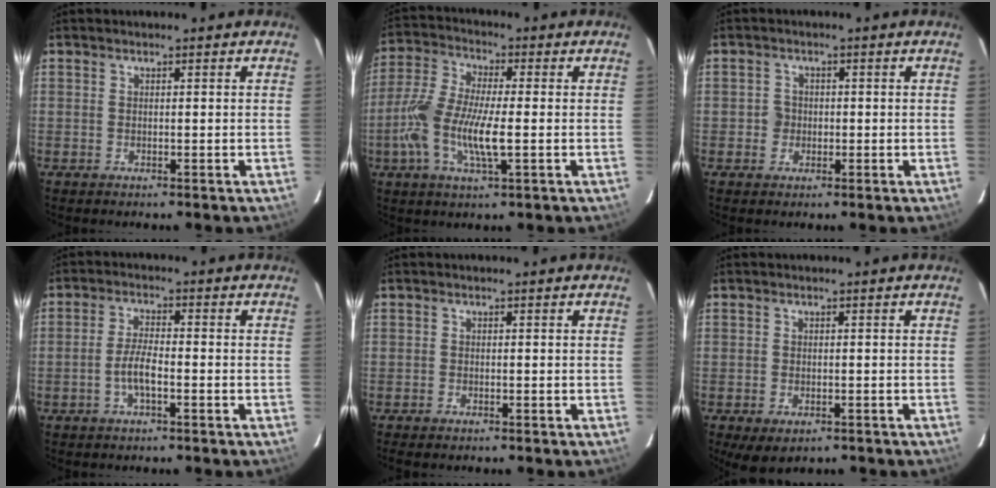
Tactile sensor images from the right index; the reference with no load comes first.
{"total": 12.4, "force": [-2.7, 3.5, 11.6], "torque": [-0.250, -0.004, -0.058]}
{"total": 2.7, "force": [-0.6, 2.6, 0.4], "torque": [-0.005, 0.006, -0.012]}
{"total": 4.5, "force": [-1.8, 1.2, 4.0], "torque": [-0.086, 0.004, -0.035]}
{"total": 1.3, "force": [-1.1, 0.5, 0.5], "torque": [-0.015, -0.004, -0.021]}
{"total": 4.8, "force": [-2.5, 2.9, 2.9], "torque": [-0.060, -0.020, -0.034]}